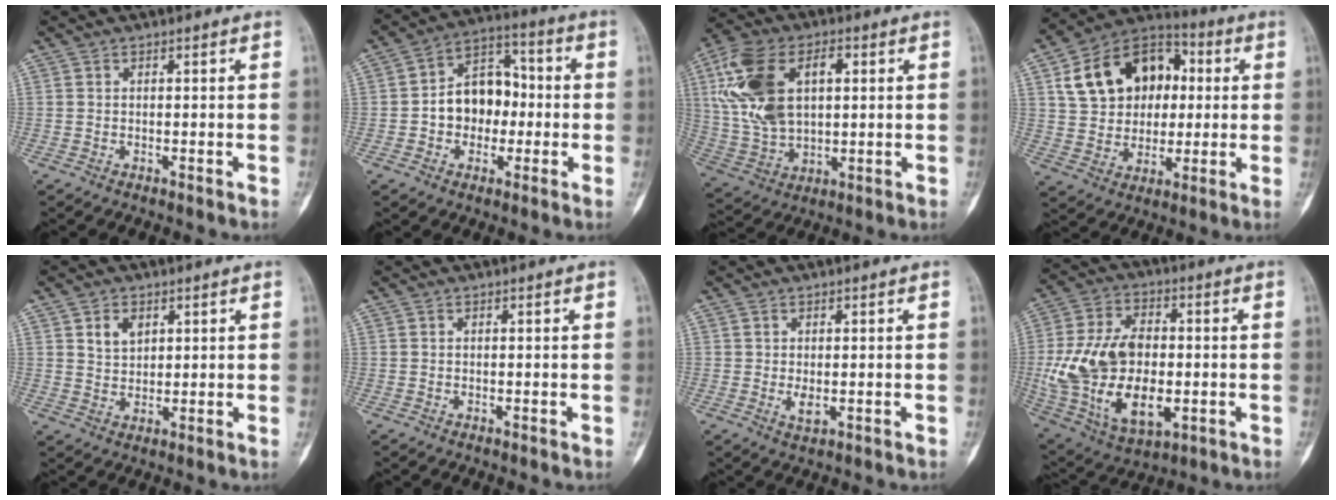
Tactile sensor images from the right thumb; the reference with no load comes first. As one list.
[{"total": 11.6, "force": [-1.0, 8.7, 7.7], "torque": [-0.082, 0.040, -0.024]}, {"total": 18.2, "force": [4.1, 11.0, 13.9], "torque": [-0.272, 0.008, 0.080]}, {"total": 18.9, "force": [4.3, 14.1, 11.9], "torque": [-0.166, 0.021, 0.072]}, {"total": 4.2, "force": [2.0, 2.9, 2.3], "torque": [-0.025, -0.015, 0.038]}, {"total": 0.0}, {"total": 2.0, "force": [-0.2, 0.9, 1.7], "torque": [-0.031, -0.007, 0.000]}, {"total": 22.0, "force": [-1.6, 13.1, 17.6], "torque": [-0.334, 0.001, -0.012]}]